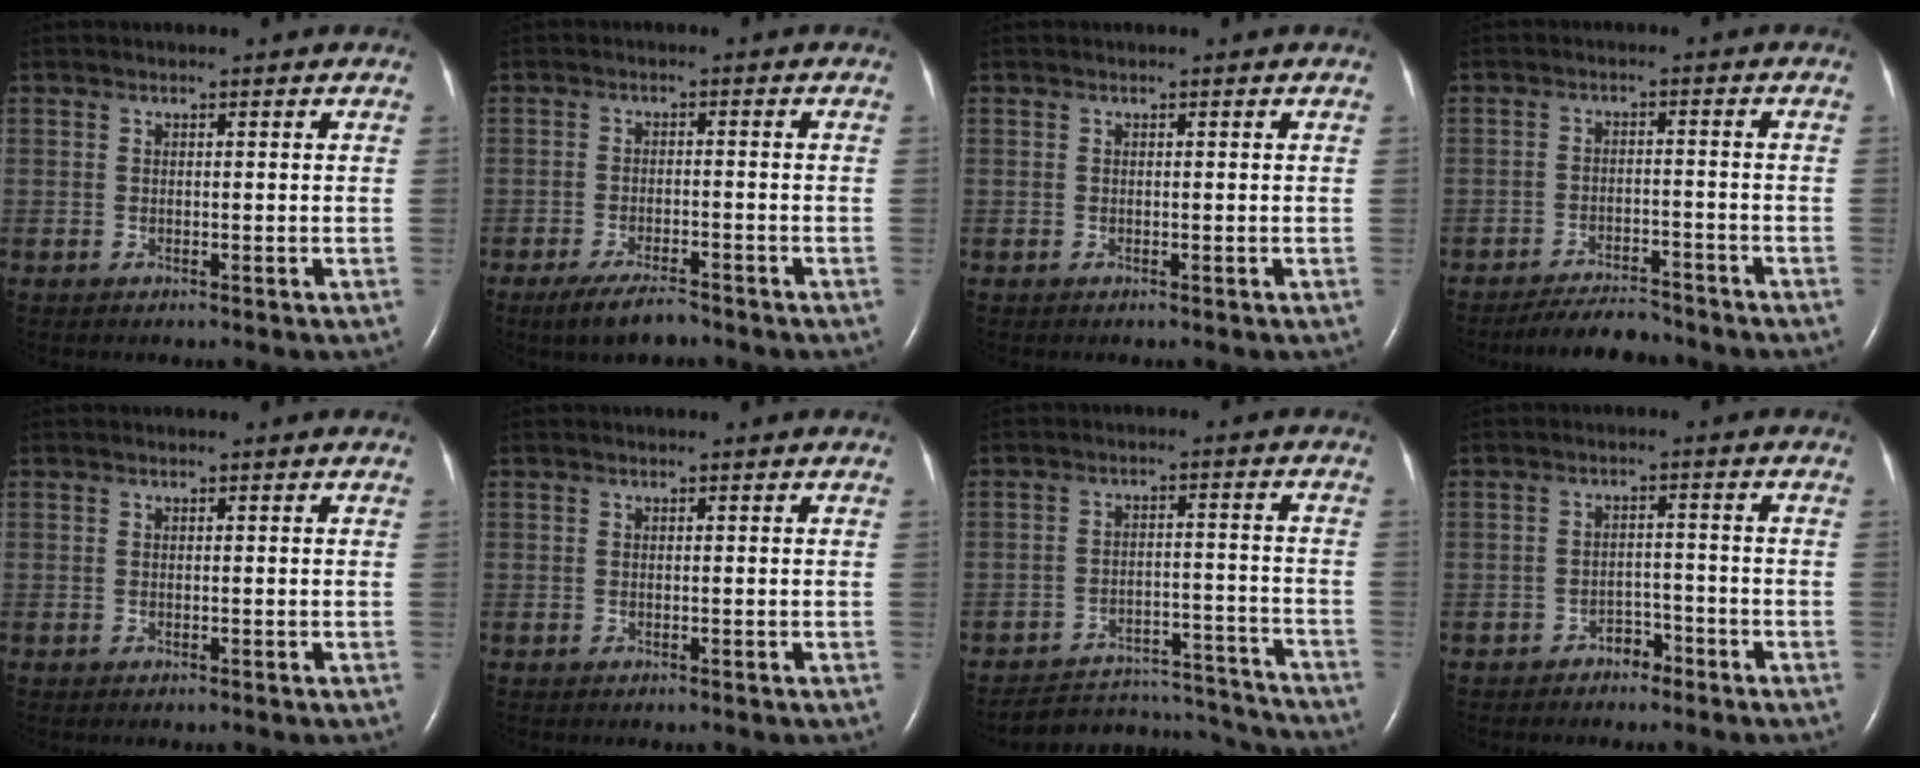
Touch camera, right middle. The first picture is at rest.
{"total": 5.5, "force": [-4.3, 1.2, 3.2], "torque": [-0.067, -0.009, -0.073]}
{"total": 0.0}
{"total": 6.4, "force": [-6.1, 1.2, 1.6], "torque": [-0.030, -0.013, -0.100]}
{"total": 0.0}
{"total": 0.0}
{"total": 14.3, "force": [-14.1, 1.8, 1.2], "torque": [-0.014, 0.024, -0.195]}
{"total": 2.7, "force": [-2.1, 1.5, 0.8], "torque": [-0.011, 0.007, -0.031]}